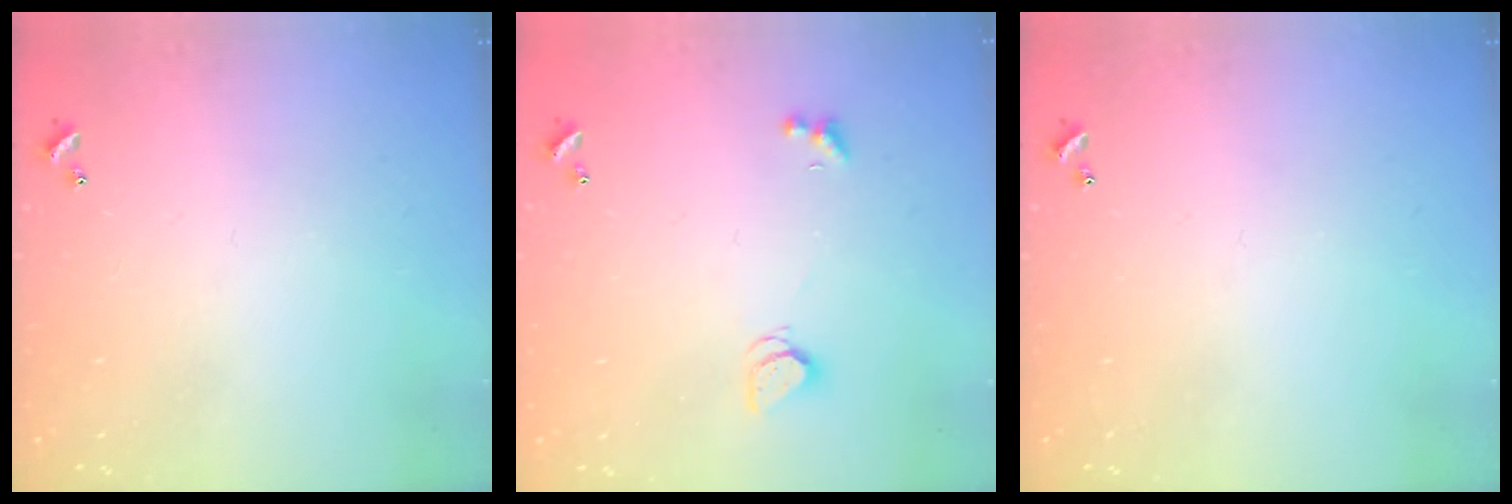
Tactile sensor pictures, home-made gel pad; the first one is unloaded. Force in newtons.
{"total": 1.7, "press": 1.7, "slide": 0.4}
{"total": 0.0}